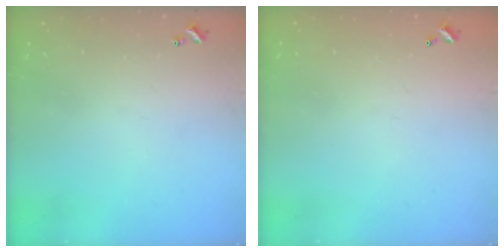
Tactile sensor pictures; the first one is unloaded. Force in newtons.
{"total": 2.9, "press": 2.9, "slide": 0.1}